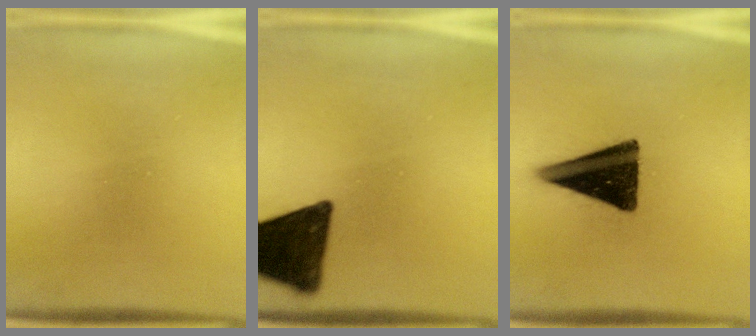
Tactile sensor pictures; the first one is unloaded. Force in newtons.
{"total": 14.8}
{"total": 15.9}